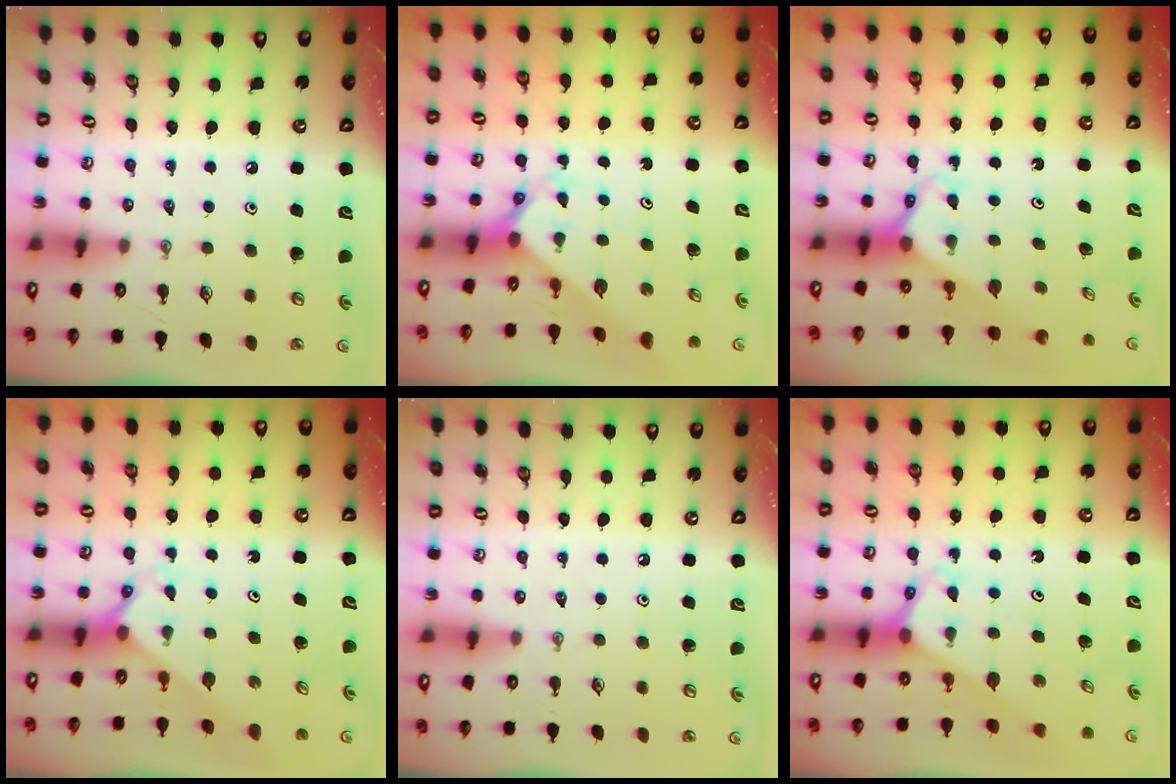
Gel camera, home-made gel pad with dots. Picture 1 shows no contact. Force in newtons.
{"total": 2.0, "press": 2.0, "slide": 0.2}
{"total": 2.6, "press": 2.6, "slide": 0.1}
{"total": 2.4, "press": 2.4, "slide": 0.2}
{"total": 0.0}
{"total": 3.1, "press": 3.1, "slide": 0.2}